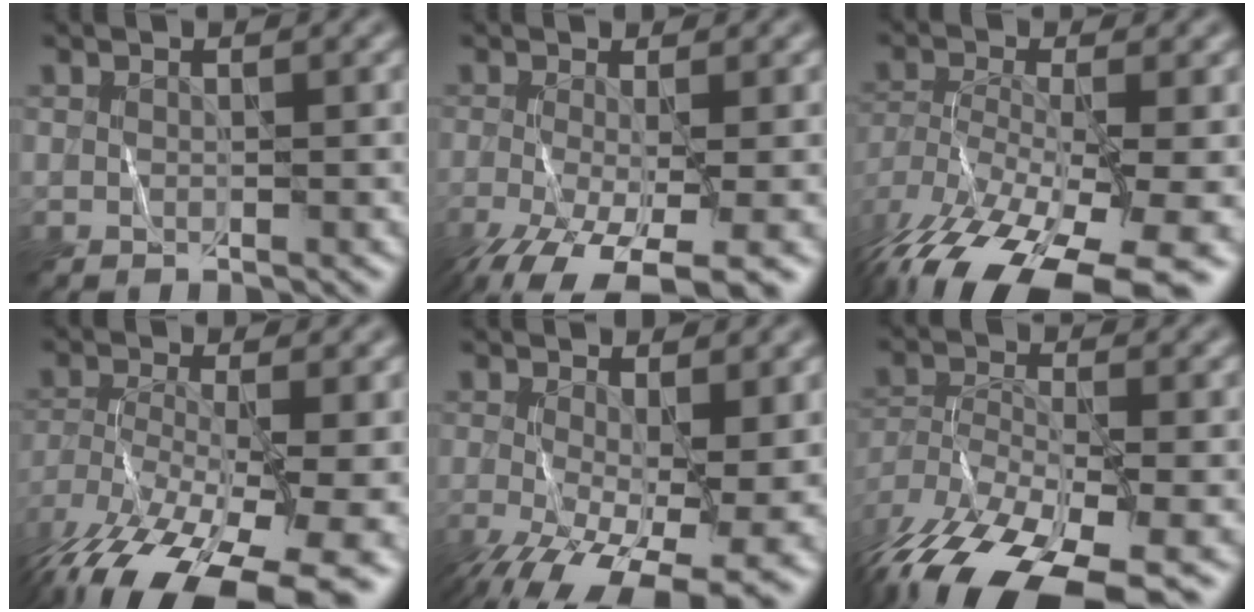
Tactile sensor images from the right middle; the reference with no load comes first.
{"total": 8.9, "force": [-4.6, 2.9, 7.0], "torque": [-0.140, -0.037, -0.070]}
{"total": 15.9, "force": [-10.1, 5.8, 10.9], "torque": [-0.223, -0.047, -0.142]}
{"total": 15.2, "force": [-9.7, 5.3, 10.5], "torque": [-0.206, -0.039, -0.138]}
{"total": 12.5, "force": [-4.1, 5.6, 10.4], "torque": [-0.191, -0.042, -0.054]}
{"total": 13.5, "force": [-9.5, 4.4, 8.5], "torque": [-0.183, -0.030, -0.155]}